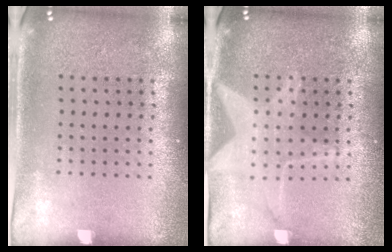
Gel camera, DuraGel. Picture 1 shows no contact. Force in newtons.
{"total": 1.5, "press": 1.5, "slide": 0.2}